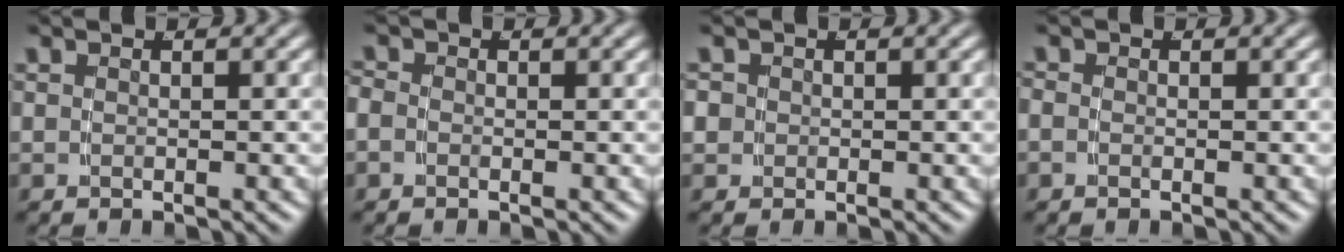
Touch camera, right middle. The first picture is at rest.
{"total": 1.4, "force": [-0.3, 1.3, 0.6], "torque": [-0.020, -0.003, -0.010]}
{"total": 1.6, "force": [-0.2, 1.5, 0.4], "torque": [-0.017, -0.008, -0.001]}
{"total": 0.8, "force": [-0.4, 0.6, 0.4], "torque": [-0.013, -0.003, -0.008]}